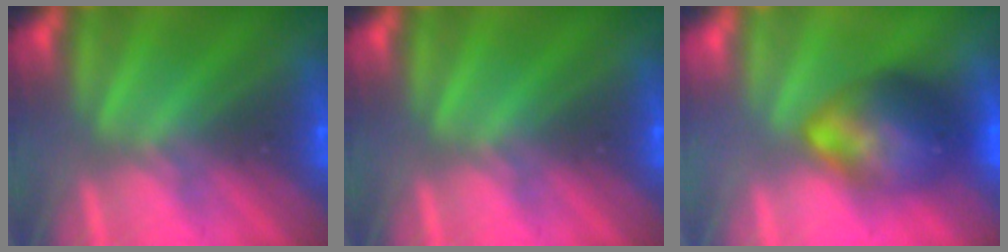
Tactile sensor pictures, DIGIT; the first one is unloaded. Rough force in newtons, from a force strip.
{"total": 0.0}
{"total": 7.8}